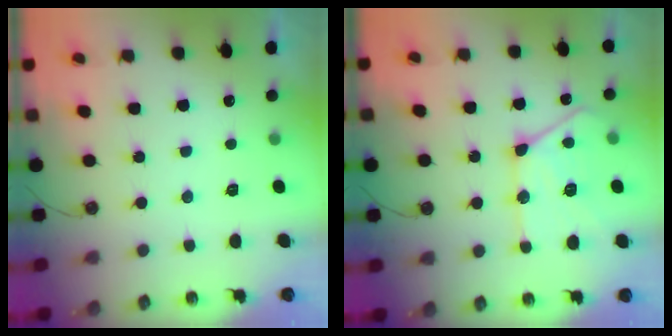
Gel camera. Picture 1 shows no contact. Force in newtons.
{"total": 17.2, "press": 17.1, "slide": 1.5}